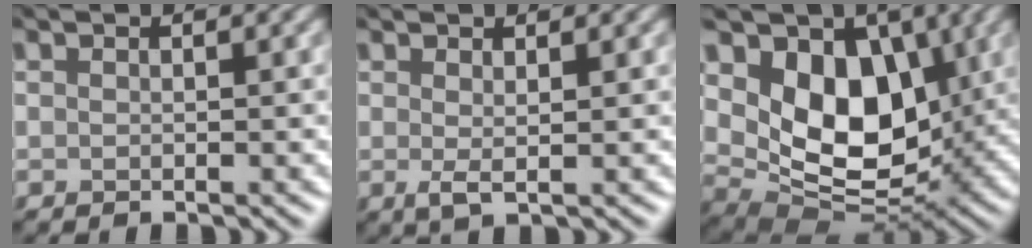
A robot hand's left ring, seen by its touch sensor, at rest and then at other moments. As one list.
[{"total": 1.2, "force": [0.3, 0.3, 1.2], "torque": [-0.022, -0.007, 0.010]}, {"total": 9.3, "force": [1.4, 6.5, 6.5], "torque": [-0.122, -0.023, 0.018]}]